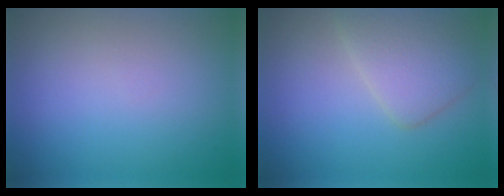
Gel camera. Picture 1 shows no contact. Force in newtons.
{"total": 3.8, "press": 3.8, "slide": 0.2}